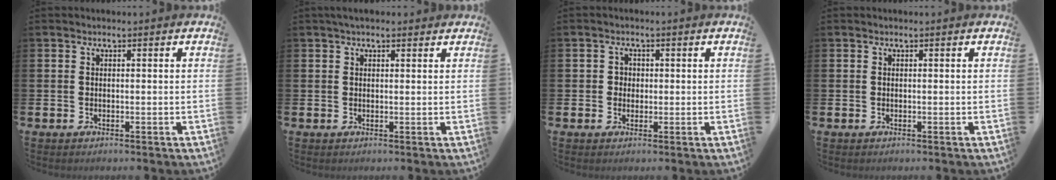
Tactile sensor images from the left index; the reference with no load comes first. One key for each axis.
{"total": 1.7, "fx": 1.5, "fy": 0.6, "fz": 0.7, "tx": -0.006, "ty": 0.003, "tz": 0.024}
{"total": 1.6, "fx": 0.4, "fy": 1.6, "fz": 0.3, "tx": 0.001, "ty": 0.004, "tz": 0.002}
{"total": 0.0}